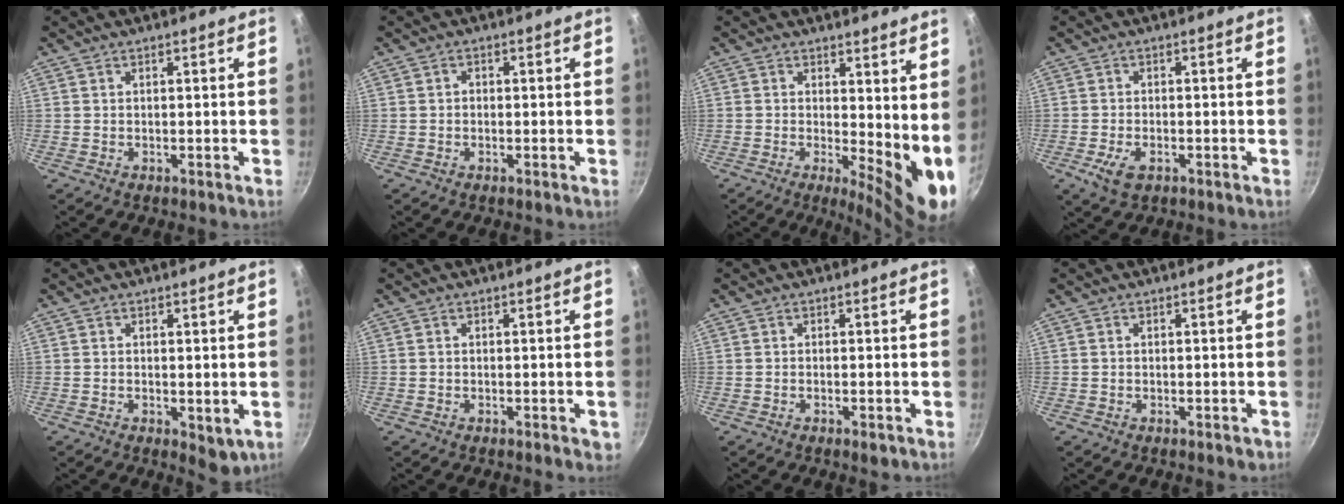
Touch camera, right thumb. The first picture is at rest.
{"total": 0.9, "force": [-0.2, 0.8, 0.4], "torque": [-0.006, 0.004, -0.005]}
{"total": 9.5, "force": [0.8, 3.4, 8.8], "torque": [-0.098, -0.023, 0.015]}
{"total": 4.6, "force": [-1.9, 2.5, 3.4], "torque": [-0.070, 0.000, -0.034]}
{"total": 3.5, "force": [-0.4, 1.8, 3.0], "torque": [-0.042, -0.012, -0.002]}
{"total": 1.9, "force": [-0.7, 0.9, 1.6], "torque": [-0.016, -0.001, -0.010]}
{"total": 1.5, "force": [-0.7, 0.5, 1.2], "torque": [-0.027, 0.000, -0.012]}
{"total": 0.9, "force": [-0.4, 0.5, 0.6], "torque": [-0.007, 0.003, -0.005]}